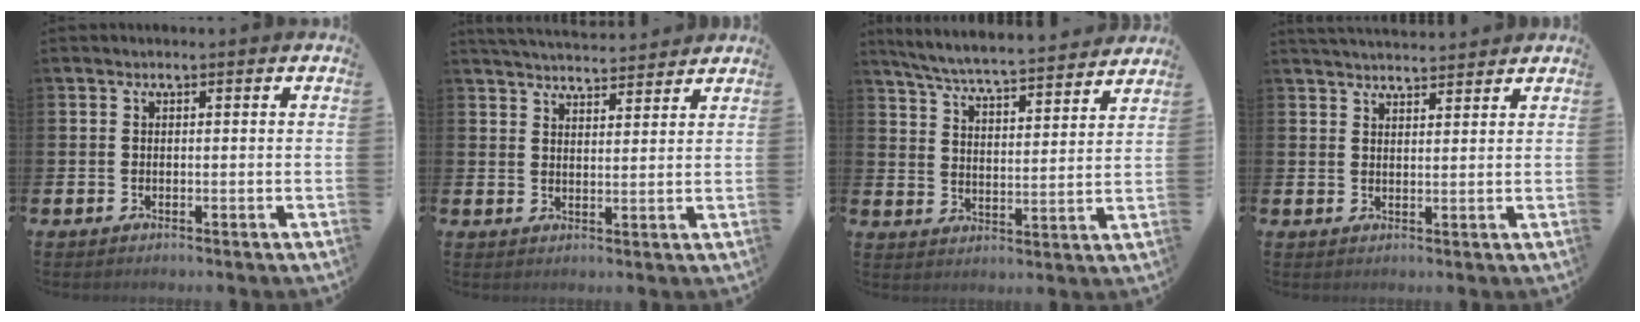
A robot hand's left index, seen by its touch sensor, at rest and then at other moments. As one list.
[{"total": 4.5, "force": [4.4, 0.3, 0.1], "torque": [-0.008, -0.027, 0.080]}, {"total": 6.5, "force": [6.2, 0.2, 1.7], "torque": [-0.061, -0.045, 0.108]}, {"total": 3.2, "force": [3.2, 0.2, 0.1], "torque": [-0.004, -0.017, 0.057]}]